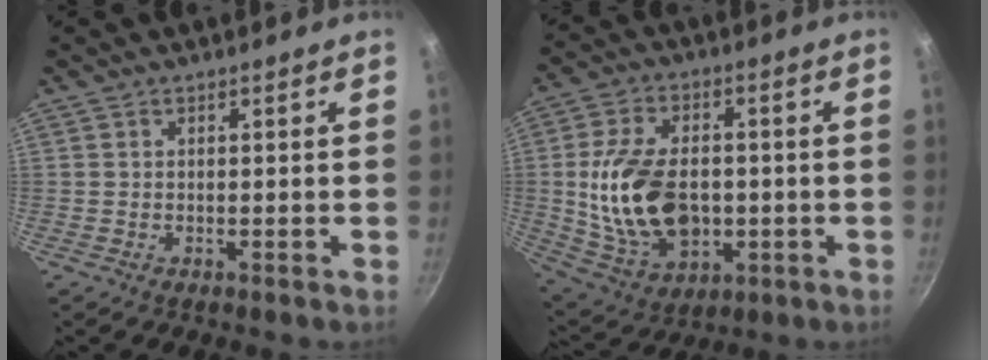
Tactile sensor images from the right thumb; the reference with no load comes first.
{"total": 18.6, "force": [-1.1, 12.1, 14.0], "torque": [-0.250, 0.009, -0.005]}